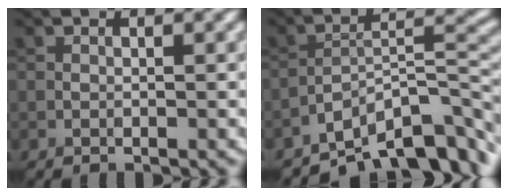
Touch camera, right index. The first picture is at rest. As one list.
[{"total": 9.2, "force": [-7.0, 2.8, 5.2], "torque": [-0.058, 0.005, -0.128]}]